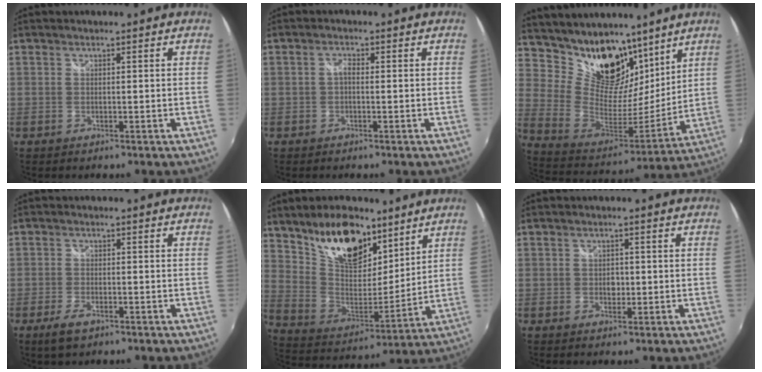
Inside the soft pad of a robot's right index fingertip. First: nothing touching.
{"total": 1.3, "force": [-0.2, 0.7, 1.1], "torque": [-0.022, 0.005, -0.007]}
{"total": 19.0, "force": [13.6, 10.7, 7.9], "torque": [-0.177, 0.004, 0.250]}
{"total": 4.1, "force": [-2.6, 1.7, 2.5], "torque": [-0.064, -0.009, -0.049]}
{"total": 18.2, "force": [12.0, 8.9, 10.4], "torque": [-0.197, 0.012, 0.227]}
{"total": 1.8, "force": [-0.3, 1.5, 1.0], "torque": [-0.017, 0.002, -0.006]}